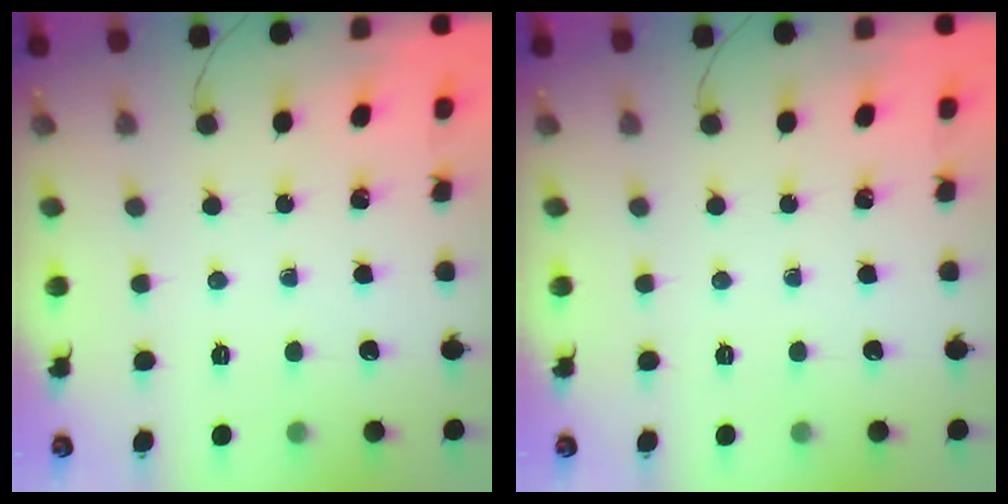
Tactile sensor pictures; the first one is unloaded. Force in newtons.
{"total": 0.0}